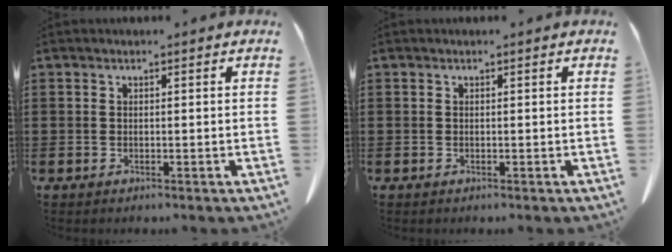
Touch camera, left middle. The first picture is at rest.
{"total": 0.0}